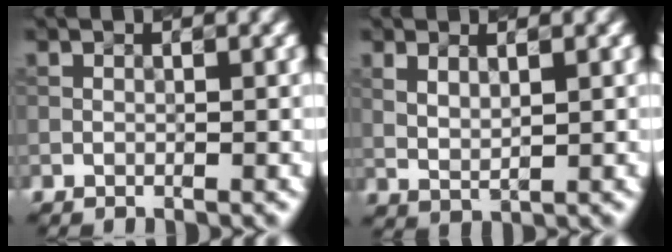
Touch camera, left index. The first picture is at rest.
{"total": 1.9, "force": [0.9, 0.7, 1.5], "torque": [-0.034, -0.001, 0.023]}